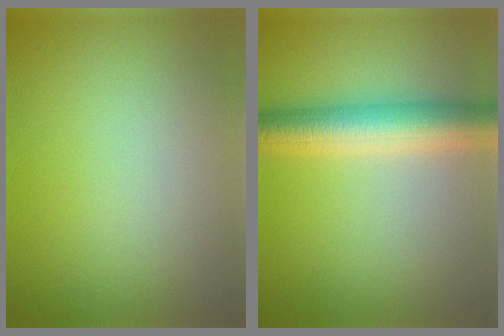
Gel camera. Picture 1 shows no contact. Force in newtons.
{"total": 6.3, "press": 6.3, "slide": 0.2}